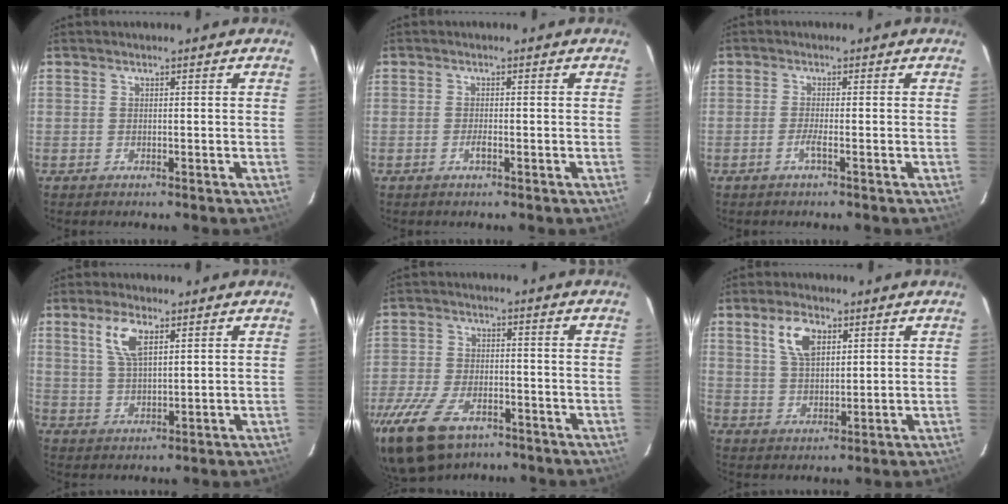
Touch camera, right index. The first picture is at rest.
{"total": 1.3, "force": [-0.6, 0.2, 1.1], "torque": [-0.022, -0.001, -0.011]}
{"total": 1.7, "force": [-0.9, -0.4, 1.4], "torque": [-0.030, -0.004, -0.018]}
{"total": 6.3, "force": [3.0, 2.5, 4.9], "torque": [-0.096, 0.007, 0.063]}
{"total": 15.2, "force": [-9.8, 7.9, 8.5], "torque": [-0.207, -0.024, -0.179]}
{"total": 7.0, "force": [3.3, 3.6, 5.0], "torque": [-0.096, 0.011, 0.065]}